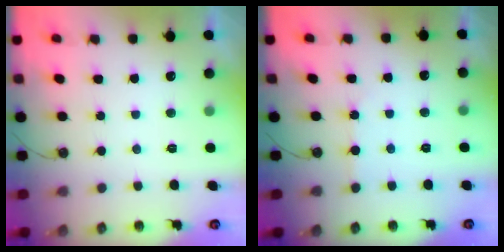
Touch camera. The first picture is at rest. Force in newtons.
{"total": 2.1, "press": 2.0, "slide": 0.4}